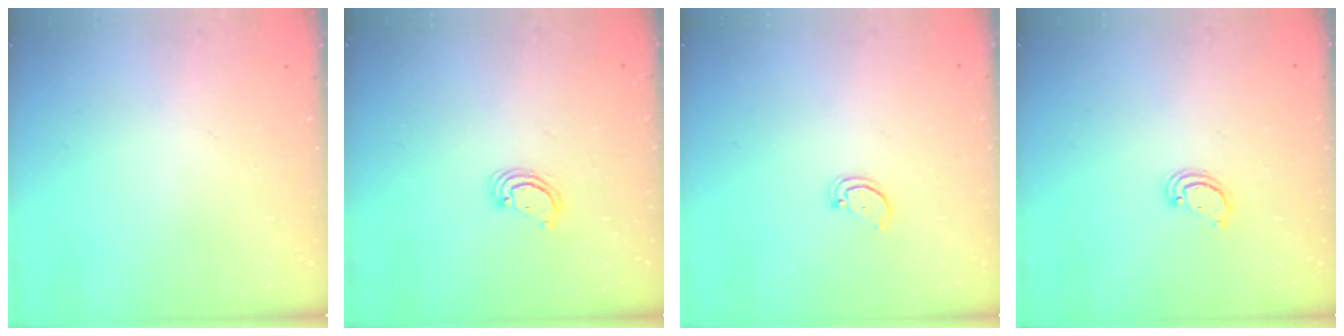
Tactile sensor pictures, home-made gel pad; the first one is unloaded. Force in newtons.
{"total": 2.9, "press": 2.9, "slide": 0.3}
{"total": 2.0, "press": 2.0, "slide": 0.2}
{"total": 2.6, "press": 2.6, "slide": 0.2}